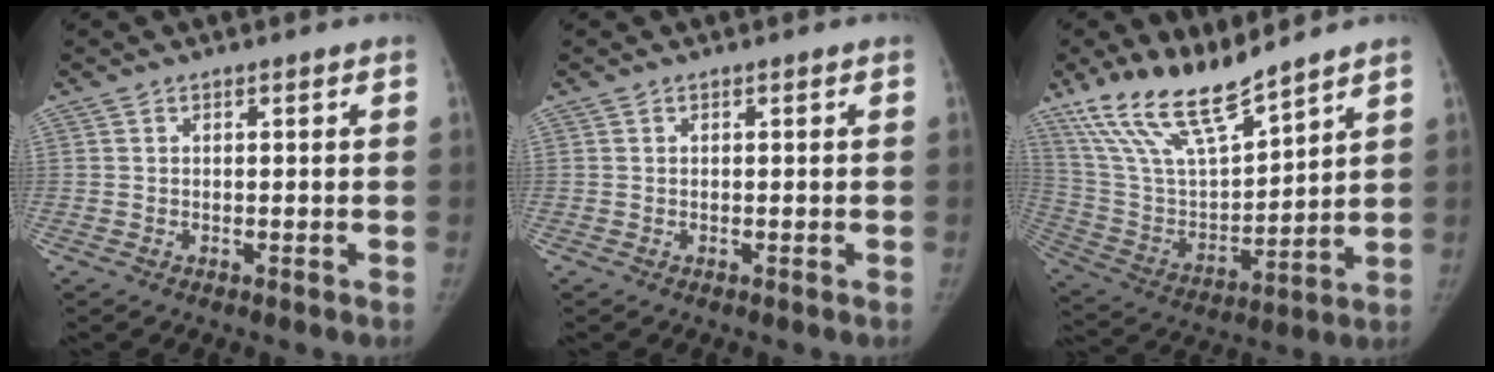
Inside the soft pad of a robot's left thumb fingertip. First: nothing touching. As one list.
[{"total": 0.0}, {"total": 17.1, "force": [13.7, 4.0, 9.5], "torque": [-0.162, -0.065, 0.274]}]